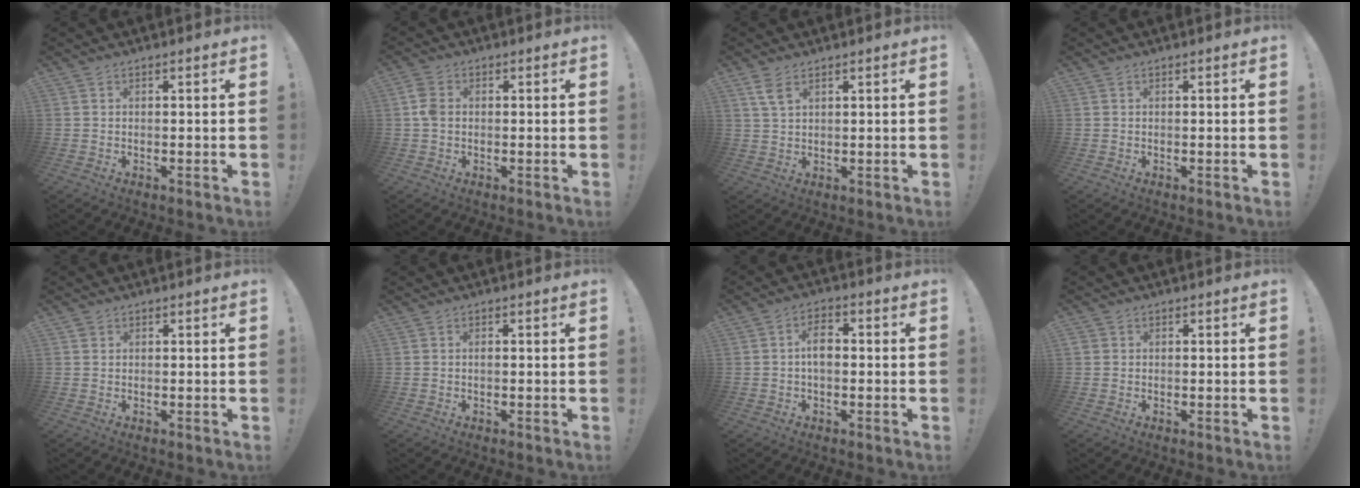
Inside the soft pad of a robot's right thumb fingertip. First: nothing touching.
{"total": 4.4, "force": [0.1, 3.0, 3.2], "torque": [-0.072, 0.006, 0.003]}
{"total": 4.4, "force": [2.6, 1.9, 3.0], "torque": [-0.055, -0.009, 0.048]}
{"total": 0.0}
{"total": 0.9, "force": [0.6, 0.7, 0.1], "torque": [-0.006, 0.001, 0.014]}
{"total": 0.0}
{"total": 5.5, "force": [0.1, 3.2, 4.5], "torque": [-0.074, 0.005, -0.002]}
{"total": 1.0, "force": [0.3, 1.0, 0.3], "torque": [-0.007, 0.002, 0.006]}